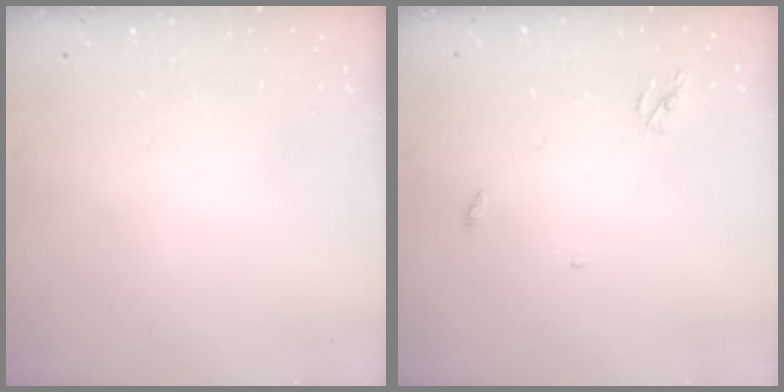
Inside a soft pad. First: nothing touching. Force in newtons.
{"total": 2.6, "press": 2.6, "slide": 0.2}